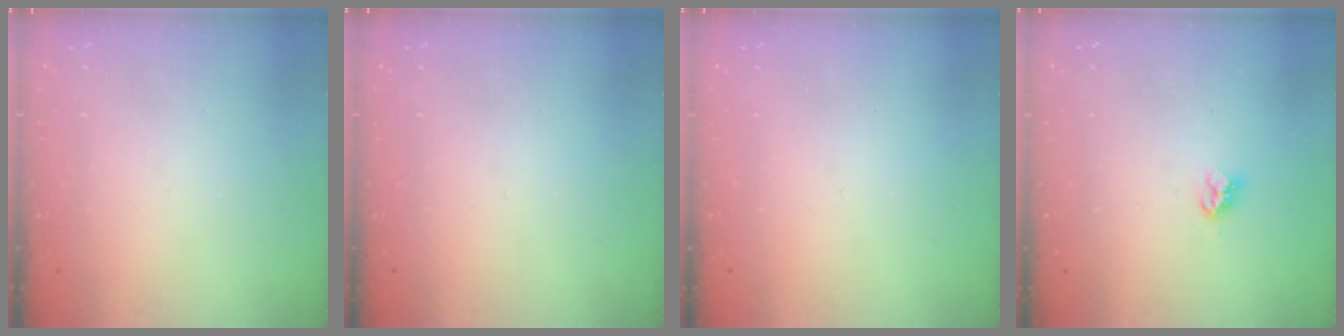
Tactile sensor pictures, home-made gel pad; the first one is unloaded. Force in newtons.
{"total": 0.0}
{"total": 0.0}
{"total": 3.9, "press": 3.9, "slide": 0.4}